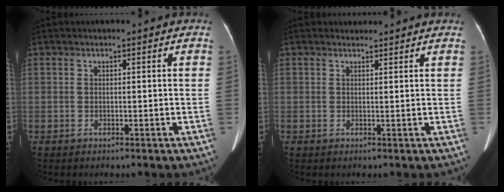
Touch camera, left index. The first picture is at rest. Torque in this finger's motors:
{"motor_torque": [-0.12, 0.37, -0.54, -0.21]}